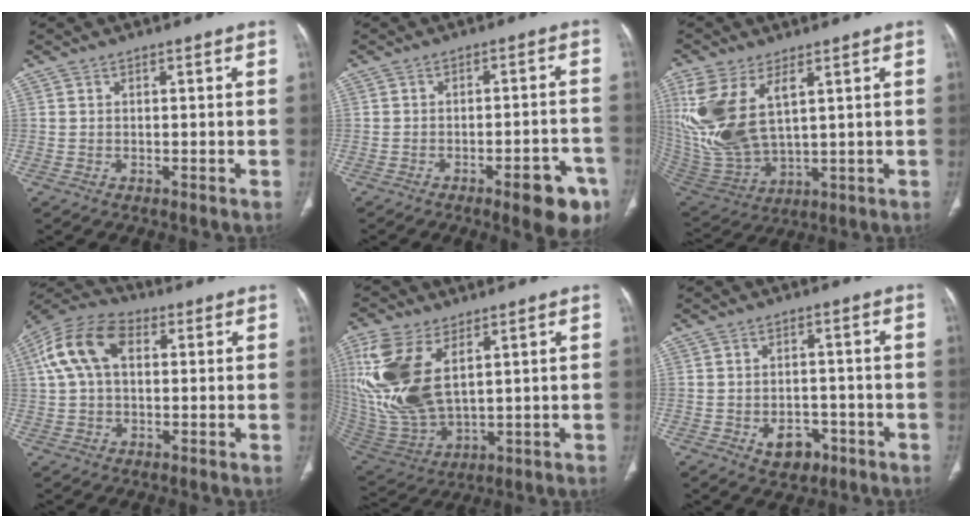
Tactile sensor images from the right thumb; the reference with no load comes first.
{"total": 9.9, "force": [-5.4, 3.1, 7.7], "torque": [-0.077, 0.027, -0.063]}
{"total": 16.3, "force": [5.3, 8.2, 13.1], "torque": [-0.289, -0.016, 0.125]}
{"total": 12.7, "force": [3.2, 8.0, 9.3], "torque": [-0.186, 0.031, 0.054]}
{"total": 19.0, "force": [6.1, 9.9, 14.9], "torque": [-0.335, -0.024, 0.133]}
{"total": 5.5, "force": [-2.4, 3.9, 3.1], "torque": [-0.030, 0.015, -0.027]}